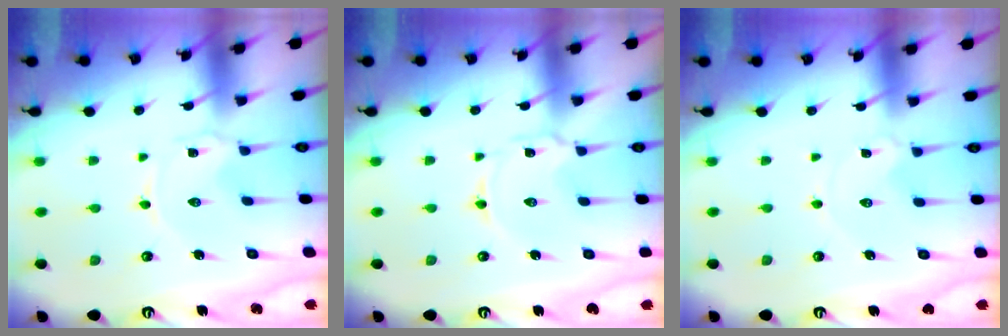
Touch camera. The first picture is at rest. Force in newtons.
{"total": 1.7, "press": 1.7, "slide": 0.3}
{"total": 1.8, "press": 1.8, "slide": 0.1}